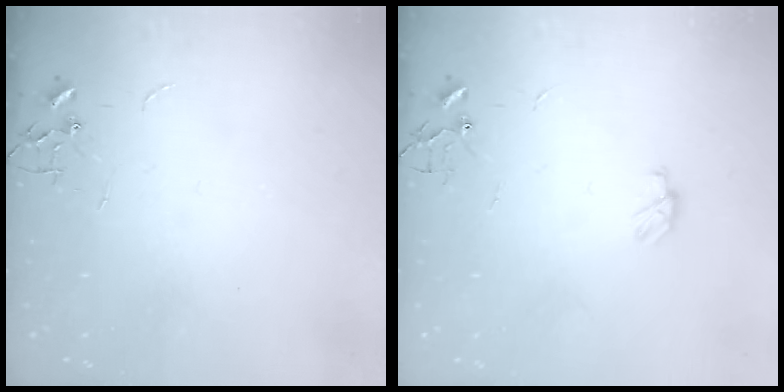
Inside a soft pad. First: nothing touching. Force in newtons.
{"total": 4.2, "press": 4.2, "slide": 0.3}